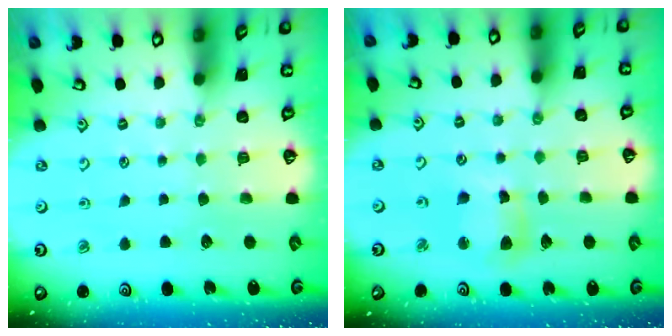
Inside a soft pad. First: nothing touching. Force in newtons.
{"total": 8.5, "press": 8.3, "slide": 1.4}